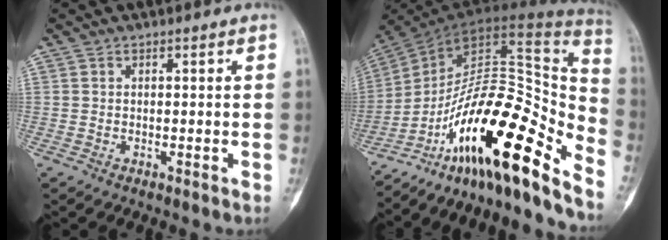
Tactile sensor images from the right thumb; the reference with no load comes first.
{"total": 27.0, "force": [-17.5, 7.4, 19.2], "torque": [-0.251, 0.119, -0.284]}